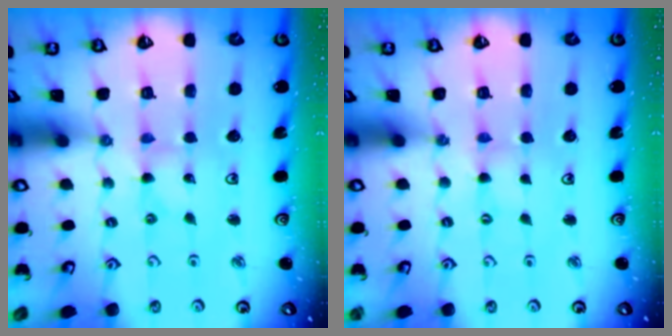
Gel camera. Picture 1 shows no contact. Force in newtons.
{"total": 0.0}